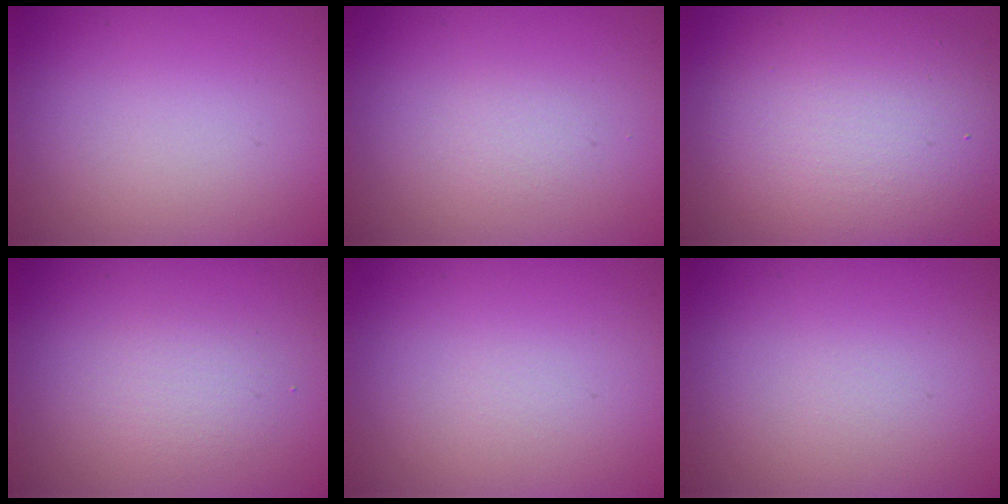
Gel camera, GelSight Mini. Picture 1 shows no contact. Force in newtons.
{"total": 0.7, "press": 0.7, "slide": 0.0}
{"total": 9.5, "press": 9.5, "slide": 0.3}
{"total": 1.6, "press": 1.6, "slide": 0.1}
{"total": 0.0}
{"total": 0.0}